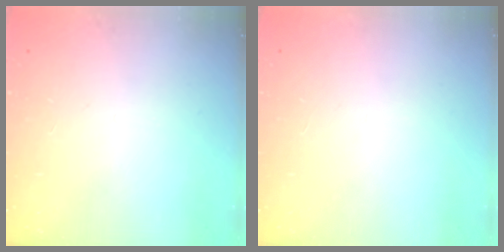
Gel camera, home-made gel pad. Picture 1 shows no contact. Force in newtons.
{"total": 1.5, "press": 1.5, "slide": 0.1}